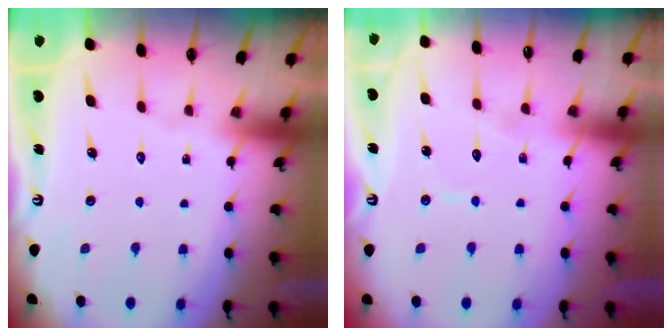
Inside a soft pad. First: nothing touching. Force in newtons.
{"total": 5.9, "press": 5.9, "slide": 0.2}